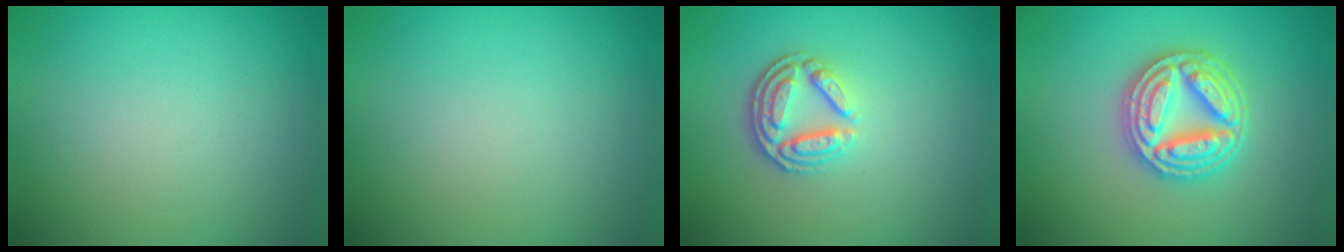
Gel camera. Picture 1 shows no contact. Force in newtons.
{"total": 0.0}
{"total": 3.7, "press": 2.8, "slide": 2.5}
{"total": 4.9, "press": 4.8, "slide": 0.8}